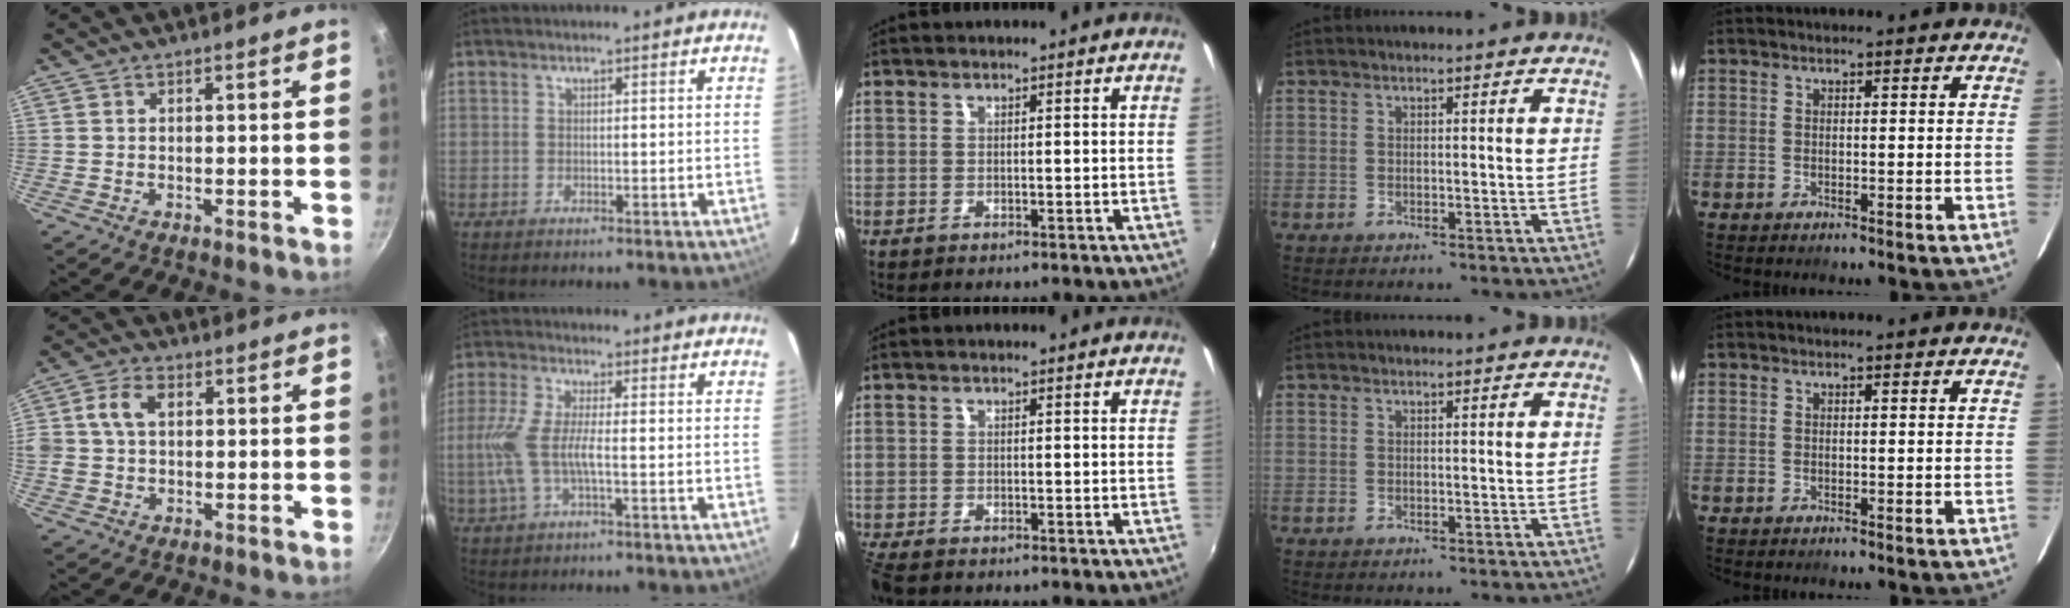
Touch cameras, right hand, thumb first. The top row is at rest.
{"thumb": {"total": 6.0, "force": [1.2, 4.3, 4.1], "torque": [-0.068, 0.008, 0.015]}, "index": {"total": 7.8, "force": [-1.5, 1.6, 7.5], "torque": [-0.169, -0.003, -0.028]}, "middle": {"total": 4.0, "force": [-3.4, 1.1, 1.8], "torque": [-0.050, -0.022, -0.068]}}